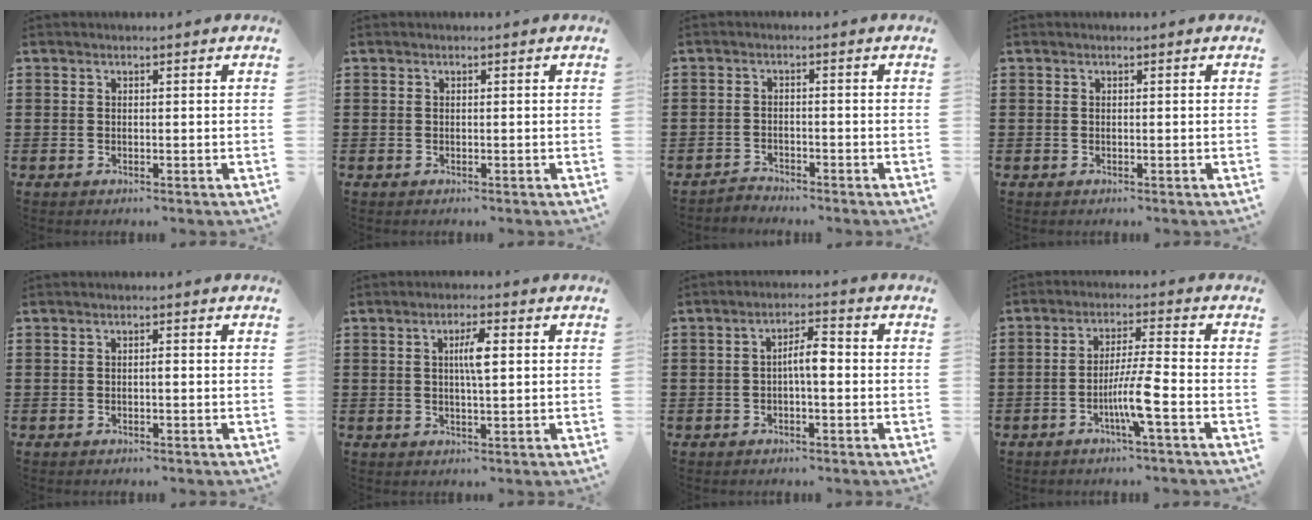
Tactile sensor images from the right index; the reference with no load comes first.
{"total": 0.0}
{"total": 2.1, "force": [-2.0, 0.3, -0.2], "torque": [-0.003, 0.004, -0.047]}
{"total": 0.0}
{"total": 0.7, "force": [-0.2, 0.2, 0.7], "torque": [-0.014, -0.003, -0.004]}
{"total": 4.1, "force": [0.7, 0.9, 4.0], "torque": [-0.078, 0.006, 0.009]}
{"total": 3.9, "force": [-0.4, 1.0, 3.7], "torque": [-0.069, 0.009, -0.011]}
{"total": 6.5, "force": [-2.7, -0.2, 5.9], "torque": [-0.112, -0.011, -0.053]}